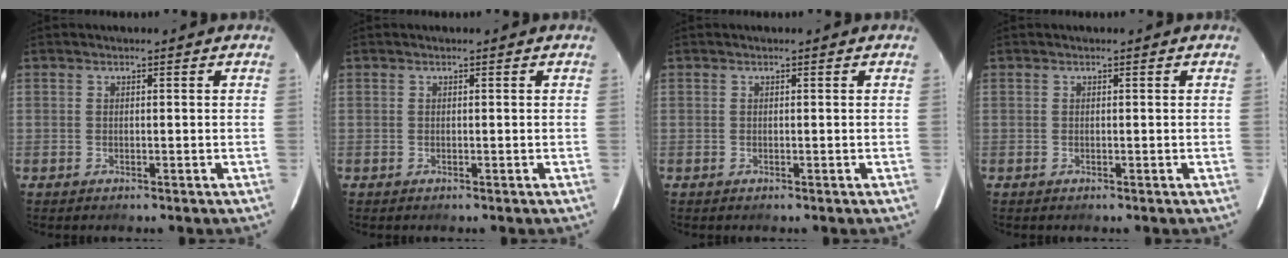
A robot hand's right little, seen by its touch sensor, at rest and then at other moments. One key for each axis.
{"total": 0.0}
{"total": 0.0}
{"total": 0.0}